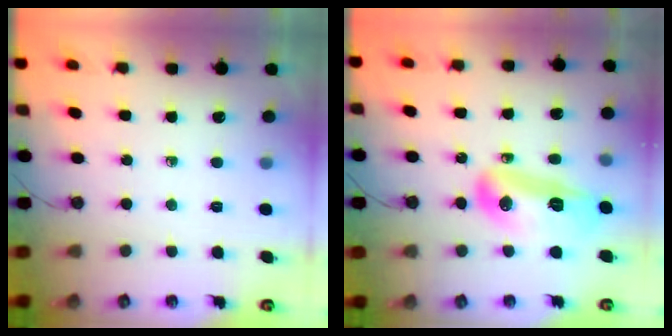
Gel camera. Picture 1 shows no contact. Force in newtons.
{"total": 15.8, "press": 14.9, "slide": 5.4}